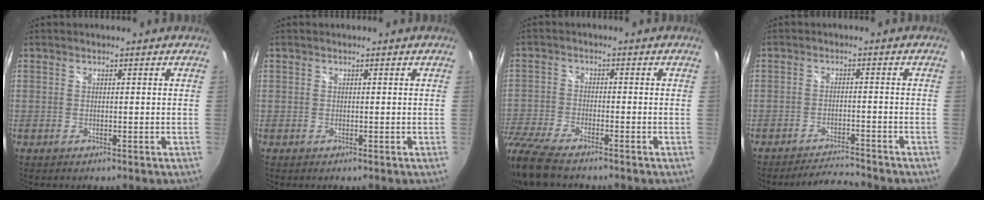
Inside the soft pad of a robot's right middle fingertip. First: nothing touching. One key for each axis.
{"total": 0.0}
{"total": 13.0, "fx": -10.7, "fy": 3.3, "fz": 6.5, "tx": -0.171, "ty": -0.035, "tz": -0.208}
{"total": 5.0, "fx": -4.9, "fy": -0.2, "fz": 0.7, "tx": -0.028, "ty": 0.004, "tz": -0.081}